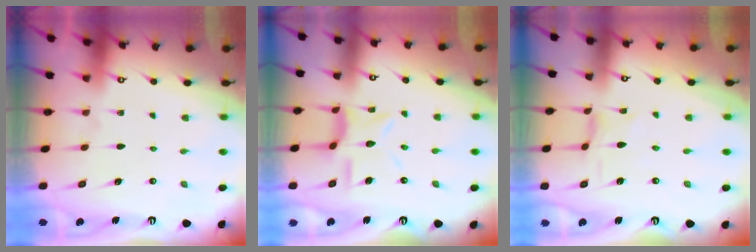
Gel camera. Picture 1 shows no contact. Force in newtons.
{"total": 8.2, "press": 8.2, "slide": 0.7}
{"total": 0.0}